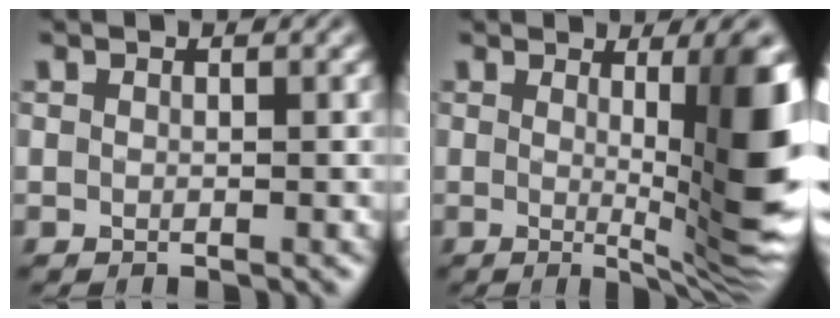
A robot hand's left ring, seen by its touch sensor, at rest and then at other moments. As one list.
[{"total": 10.1, "force": [0.5, 2.1, 9.8], "torque": [-0.115, -0.012, 0.012]}]